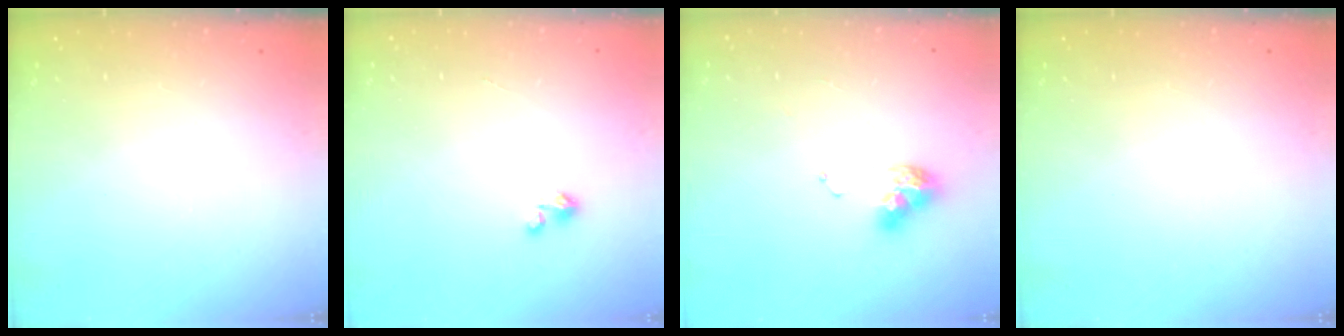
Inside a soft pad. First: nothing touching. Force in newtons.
{"total": 2.1, "press": 2.1, "slide": 0.2}
{"total": 8.8, "press": 8.7, "slide": 1.1}
{"total": 0.0}